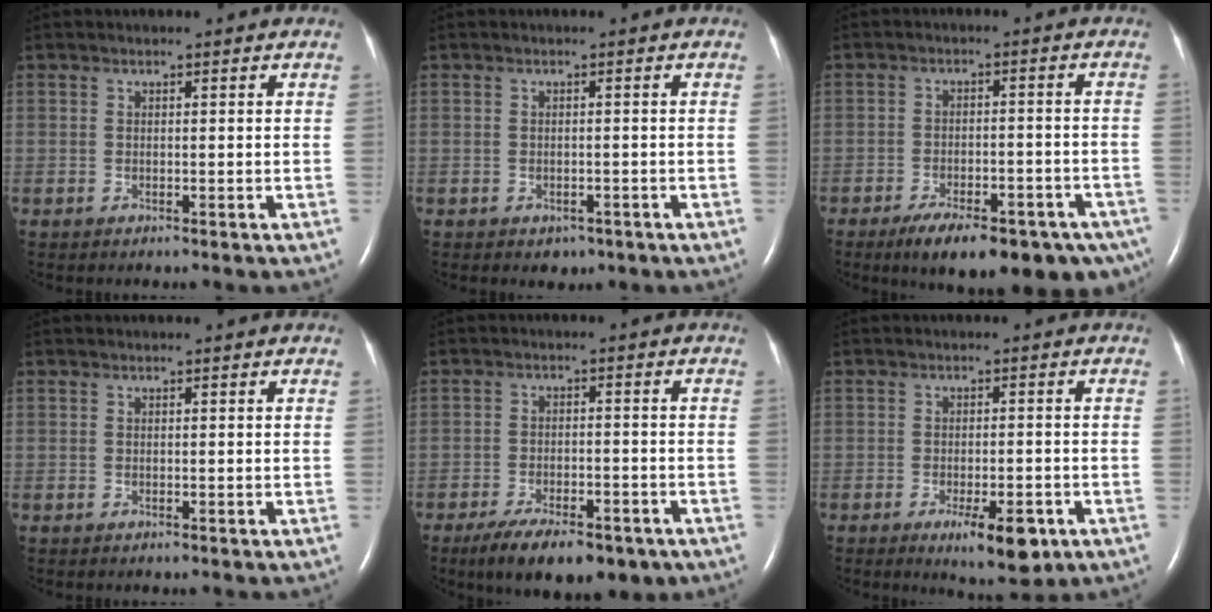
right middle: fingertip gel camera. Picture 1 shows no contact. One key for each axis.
{"total": 1.9, "fx": -1.0, "fy": 1.4, "fz": 0.7, "tx": -0.009, "ty": 0.002, "tz": -0.004}
{"total": 16.7, "fx": -11.5, "fy": 6.1, "fz": 10.5, "tx": -0.113, "ty": 0.004, "tz": -0.155}
{"total": 0.0}
{"total": 12.1, "fx": -8.3, "fy": 4.7, "fz": 7.4, "tx": -0.107, "ty": -0.005, "tz": -0.124}
{"total": 7.1, "fx": -3.6, "fy": 2.0, "fz": 5.8, "tx": -0.087, "ty": -0.010, "tz": -0.044}